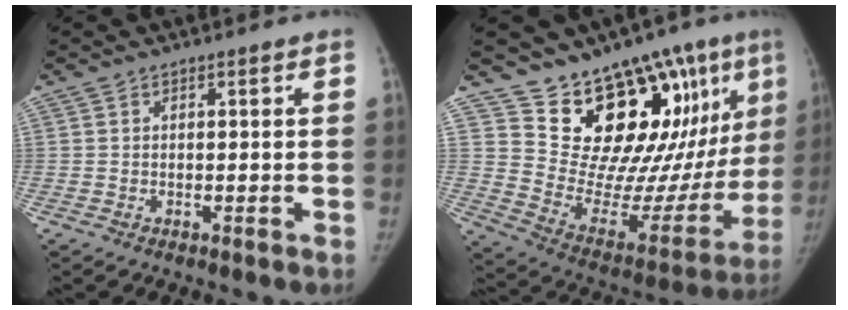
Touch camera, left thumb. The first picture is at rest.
{"total": 22.7, "force": [14.7, 8.4, 15.1], "torque": [-0.175, -0.097, 0.241]}